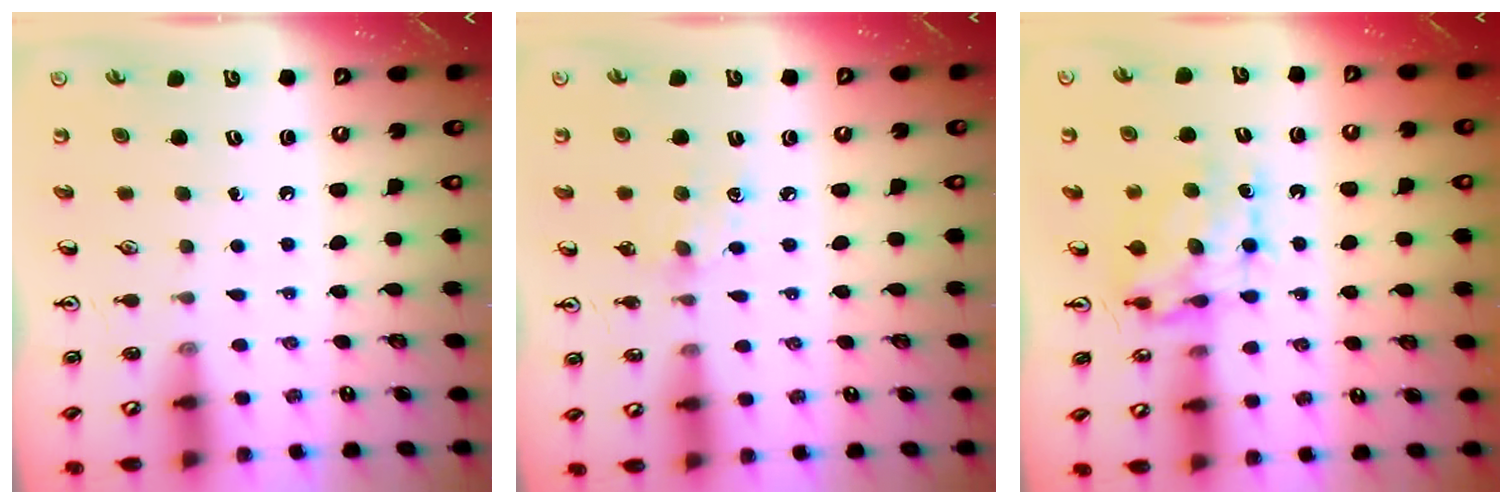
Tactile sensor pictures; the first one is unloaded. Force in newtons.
{"total": 7.2, "press": 7.2, "slide": 0.8}
{"total": 7.5, "press": 7.5, "slide": 0.7}